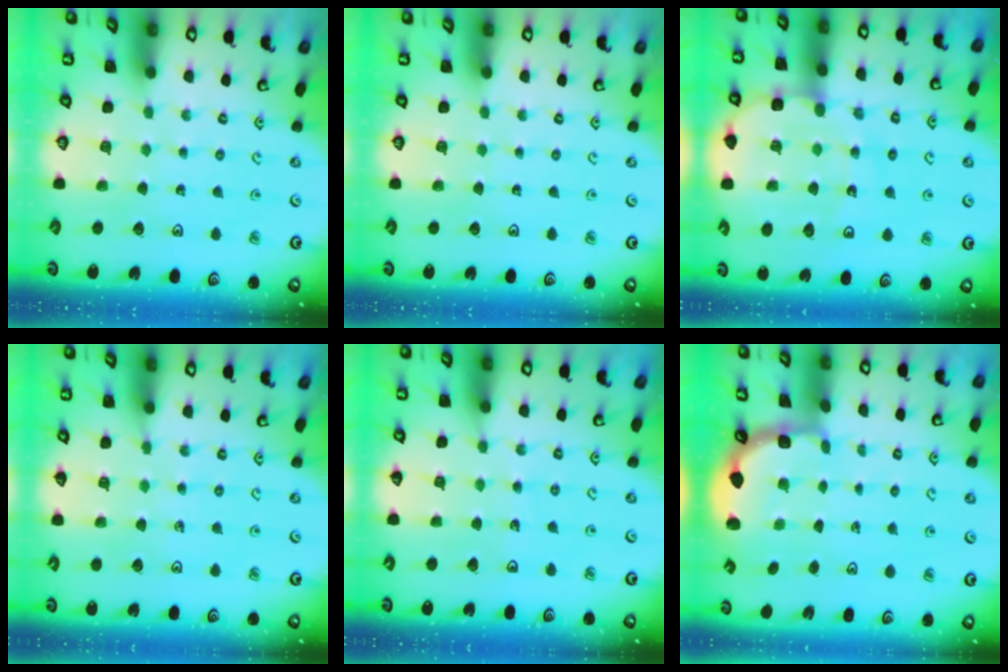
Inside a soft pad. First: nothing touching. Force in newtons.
{"total": 0.0}
{"total": 11.3, "press": 11.1, "slide": 2.1}
{"total": 4.7, "press": 4.6, "slide": 0.6}
{"total": 3.0, "press": 3.0, "slide": 0.3}
{"total": 2.3, "press": 1.7, "slide": 1.6}